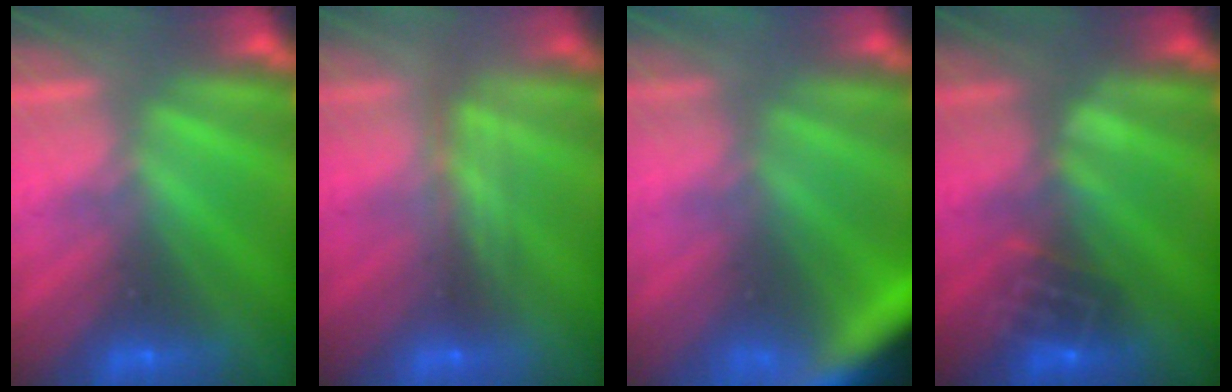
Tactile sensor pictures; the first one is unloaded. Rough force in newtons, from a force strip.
{"total": 2.4}
{"total": 8.0}
{"total": 2.8}